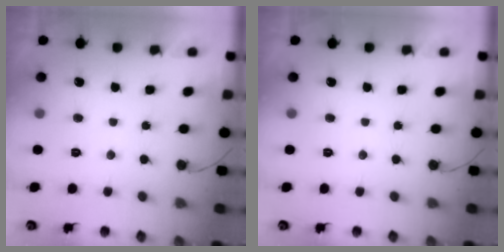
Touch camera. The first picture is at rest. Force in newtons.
{"total": 0.0}